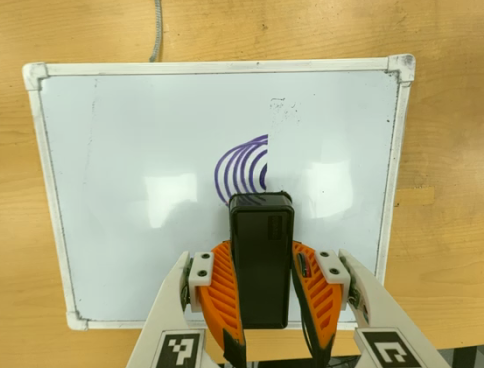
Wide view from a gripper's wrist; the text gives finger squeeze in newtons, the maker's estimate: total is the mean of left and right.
{"total": 6.0, "left": 5.3, "right": 6.7}